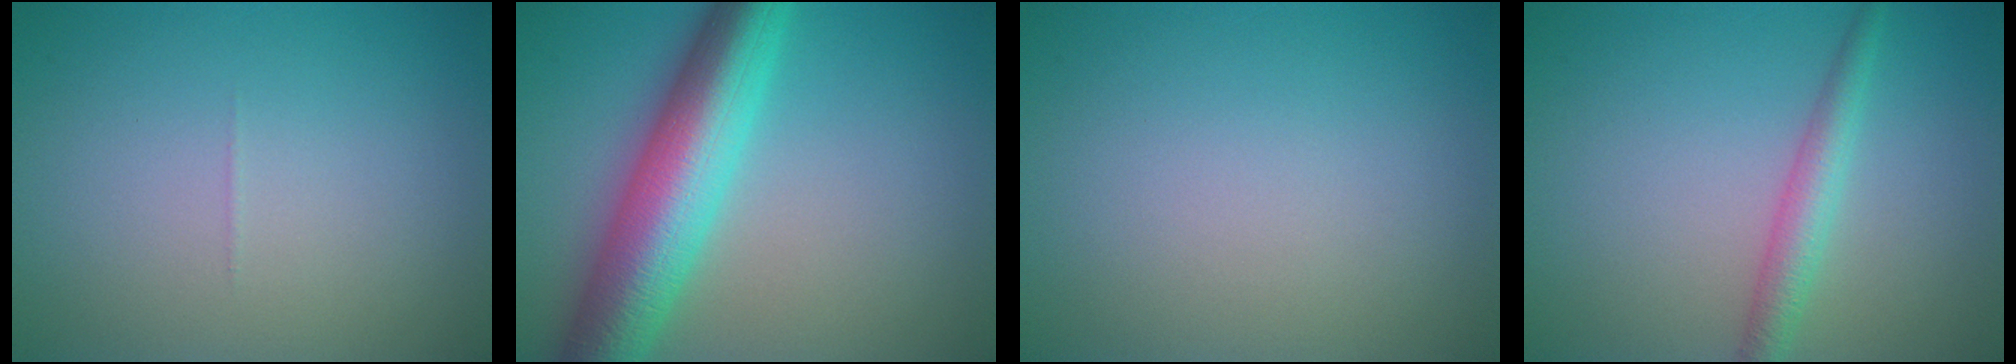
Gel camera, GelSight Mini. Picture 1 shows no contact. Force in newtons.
{"total": 9.6, "press": 9.6, "slide": 0.1}
{"total": 0.0}
{"total": 2.6, "press": 2.6, "slide": 0.1}